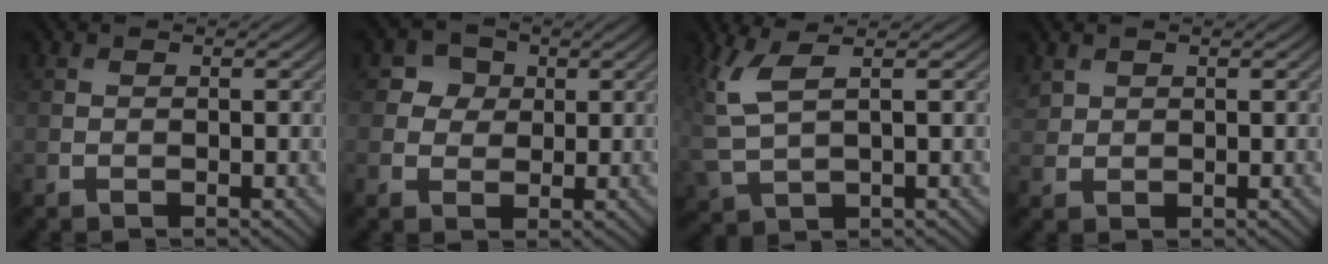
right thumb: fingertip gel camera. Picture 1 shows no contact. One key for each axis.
{"total": 3.3, "fx": 0.9, "fy": 3.0, "fz": 1.0, "tx": -0.023, "ty": 0.001, "tz": 0.010}
{"total": 5.3, "fx": 2.2, "fy": 2.1, "fz": 4.4, "tx": -0.125, "ty": 0.002, "tz": 0.047}
{"total": 1.5, "fx": 1.0, "fy": 1.0, "fz": 0.4, "tx": -0.017, "ty": 0.002, "tz": 0.025}